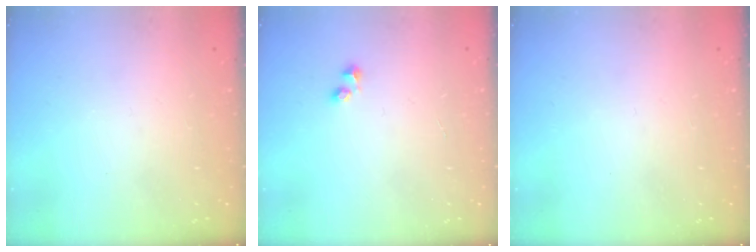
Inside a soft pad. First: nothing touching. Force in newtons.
{"total": 1.8, "press": 1.7, "slide": 0.6}
{"total": 0.0}